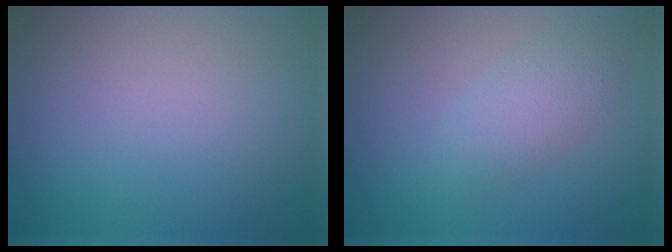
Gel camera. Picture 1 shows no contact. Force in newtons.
{"total": 2.8, "press": 2.8, "slide": 0.2}